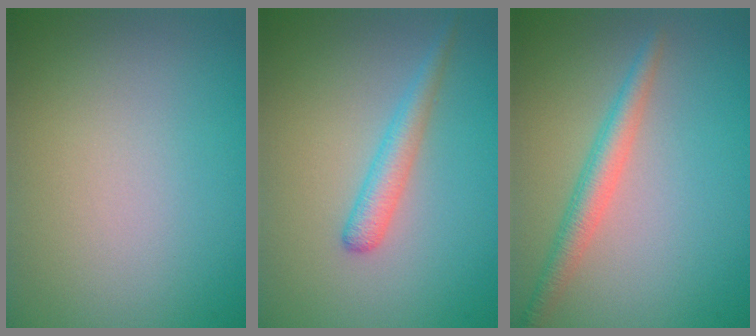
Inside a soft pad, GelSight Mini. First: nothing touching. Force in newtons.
{"total": 2.2, "press": 2.2, "slide": 0.0}
{"total": 2.7, "press": 2.7, "slide": 0.1}